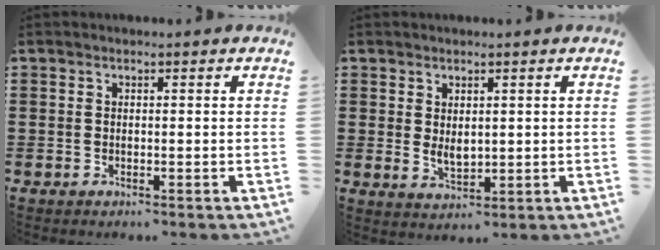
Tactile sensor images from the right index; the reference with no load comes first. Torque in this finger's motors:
{"motor_torque": [2.14, 0.00, 0.25, 0.06]}